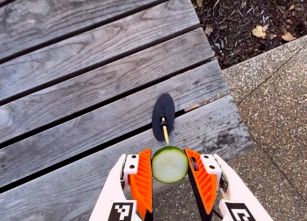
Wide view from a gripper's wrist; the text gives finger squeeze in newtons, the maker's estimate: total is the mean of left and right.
{"total": 8.8, "left": 8.5, "right": 9.1}